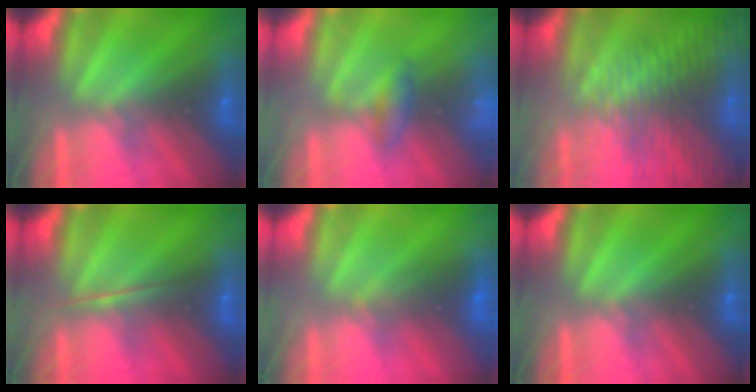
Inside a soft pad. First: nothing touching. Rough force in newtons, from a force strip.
{"total": 2.1}
{"total": 9.0}
{"total": 1.7}
{"total": 1.8}
{"total": 0.0}